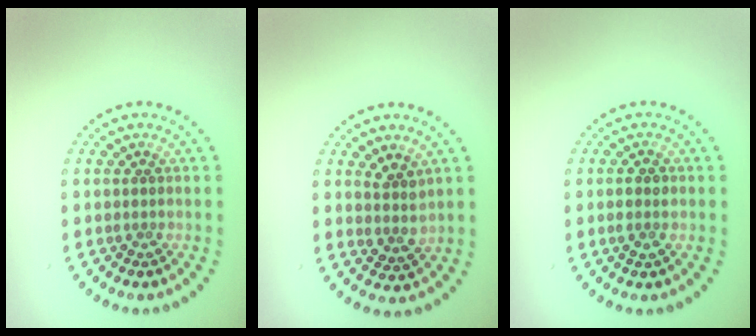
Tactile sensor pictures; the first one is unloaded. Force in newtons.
{"total": 2.0, "press": 1.6, "slide": 1.2}
{"total": 1.5, "press": 1.4, "slide": 0.4}